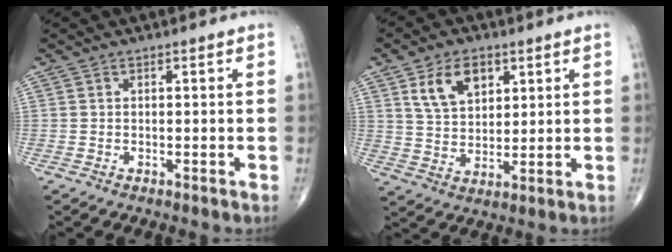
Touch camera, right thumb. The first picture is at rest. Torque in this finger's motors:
{"motor_torque": [0.06, 2.10, 0.29, 0.23, 0.02]}